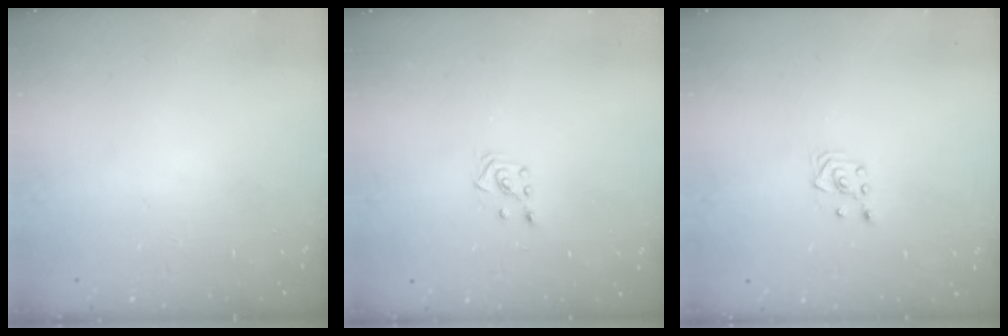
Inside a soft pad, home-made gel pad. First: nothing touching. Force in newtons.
{"total": 2.3, "press": 2.2, "slide": 0.7}
{"total": 3.0, "press": 2.6, "slide": 1.5}